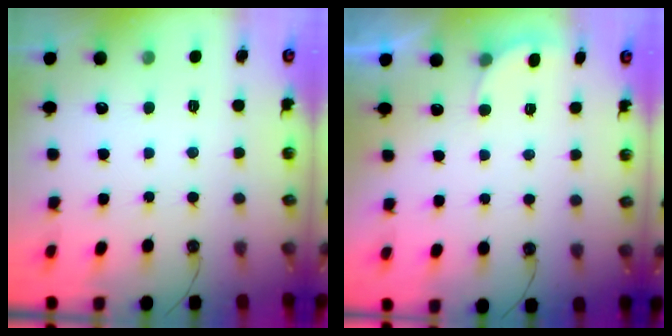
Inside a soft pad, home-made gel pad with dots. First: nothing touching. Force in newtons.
{"total": 2.4, "press": 2.2, "slide": 1.0}